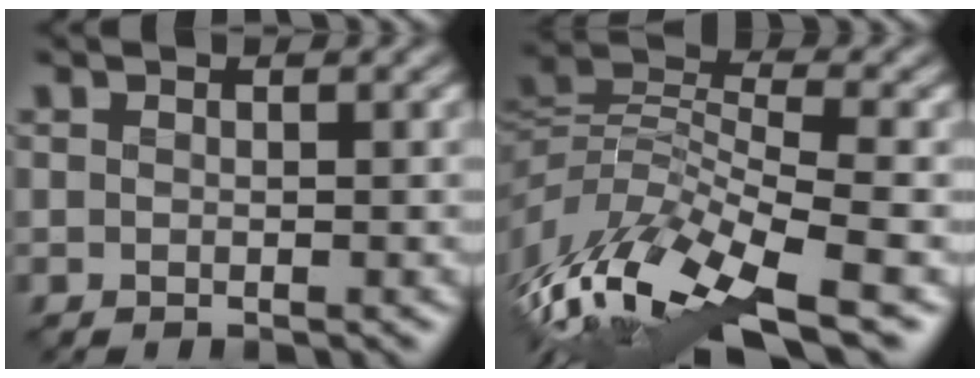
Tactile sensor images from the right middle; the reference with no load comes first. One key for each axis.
{"total": 11.5, "fx": -5.7, "fy": 4.5, "fz": 9.0, "tx": -0.189, "ty": 0.004, "tz": -0.105}